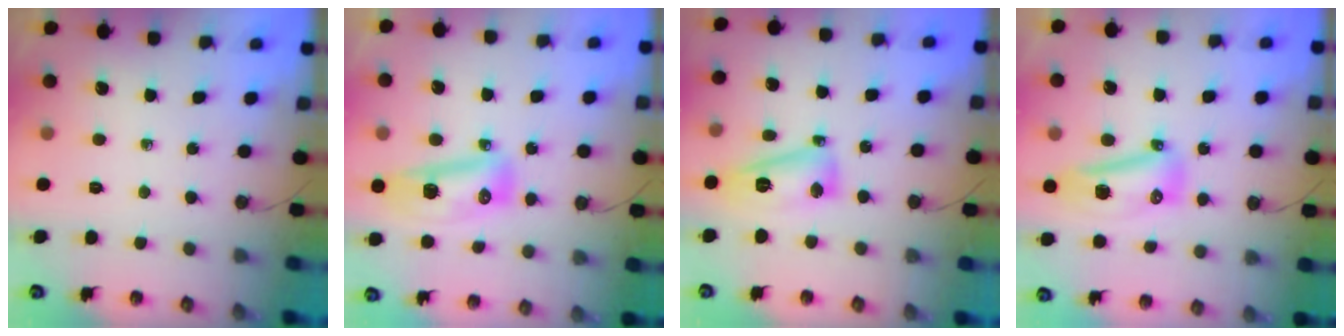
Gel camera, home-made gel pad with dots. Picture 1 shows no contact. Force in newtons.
{"total": 10.5, "press": 10.3, "slide": 2.0}
{"total": 11.5, "press": 11.4, "slide": 1.4}
{"total": 10.1, "press": 10.1, "slide": 1.2}